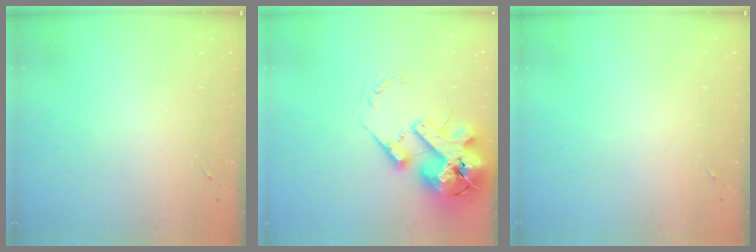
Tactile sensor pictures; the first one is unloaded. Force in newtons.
{"total": 23.0, "press": 22.7, "slide": 3.8}
{"total": 0.0}